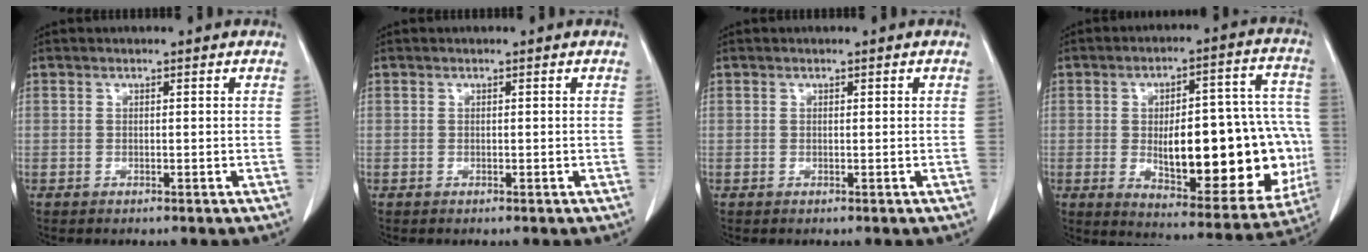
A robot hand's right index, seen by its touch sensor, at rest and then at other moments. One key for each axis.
{"total": 0.0}
{"total": 0.0}
{"total": 25.6, "fx": -3.4, "fy": 8.7, "fz": 23.9, "tx": -0.266, "ty": 0.028, "tz": -0.017}